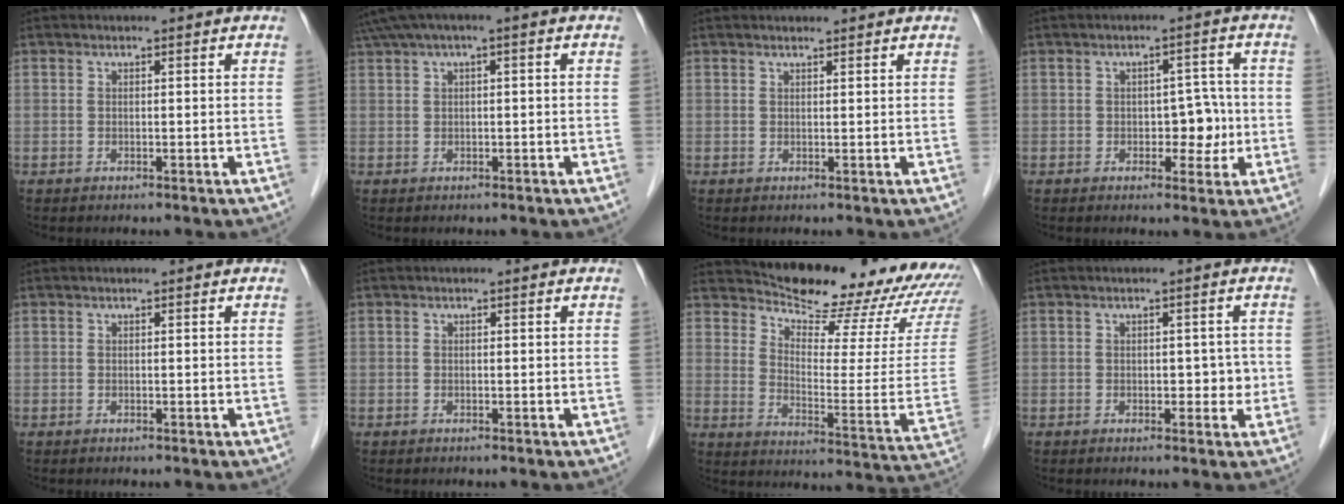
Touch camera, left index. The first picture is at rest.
{"total": 3.7, "force": [1.5, 0.4, 3.3], "torque": [-0.072, 0.031, 0.031]}
{"total": 2.0, "force": [1.9, 0.2, 0.4], "torque": [-0.010, 0.012, 0.027]}
{"total": 4.3, "force": [-0.8, 2.7, 3.3], "torque": [-0.038, 0.015, -0.008]}
{"total": 0.0}
{"total": 0.0}
{"total": 21.0, "force": [20.2, 2.7, 5.3], "torque": [-0.081, -0.099, 0.250]}
{"total": 2.4, "force": [-0.2, 1.5, 1.8], "torque": [-0.016, 0.006, -0.001]}